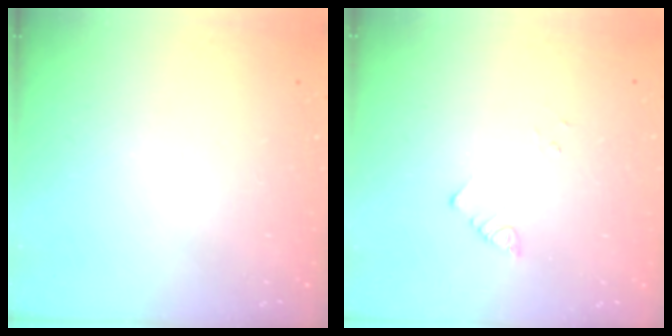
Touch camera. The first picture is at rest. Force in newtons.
{"total": 4.0, "press": 3.9, "slide": 0.5}